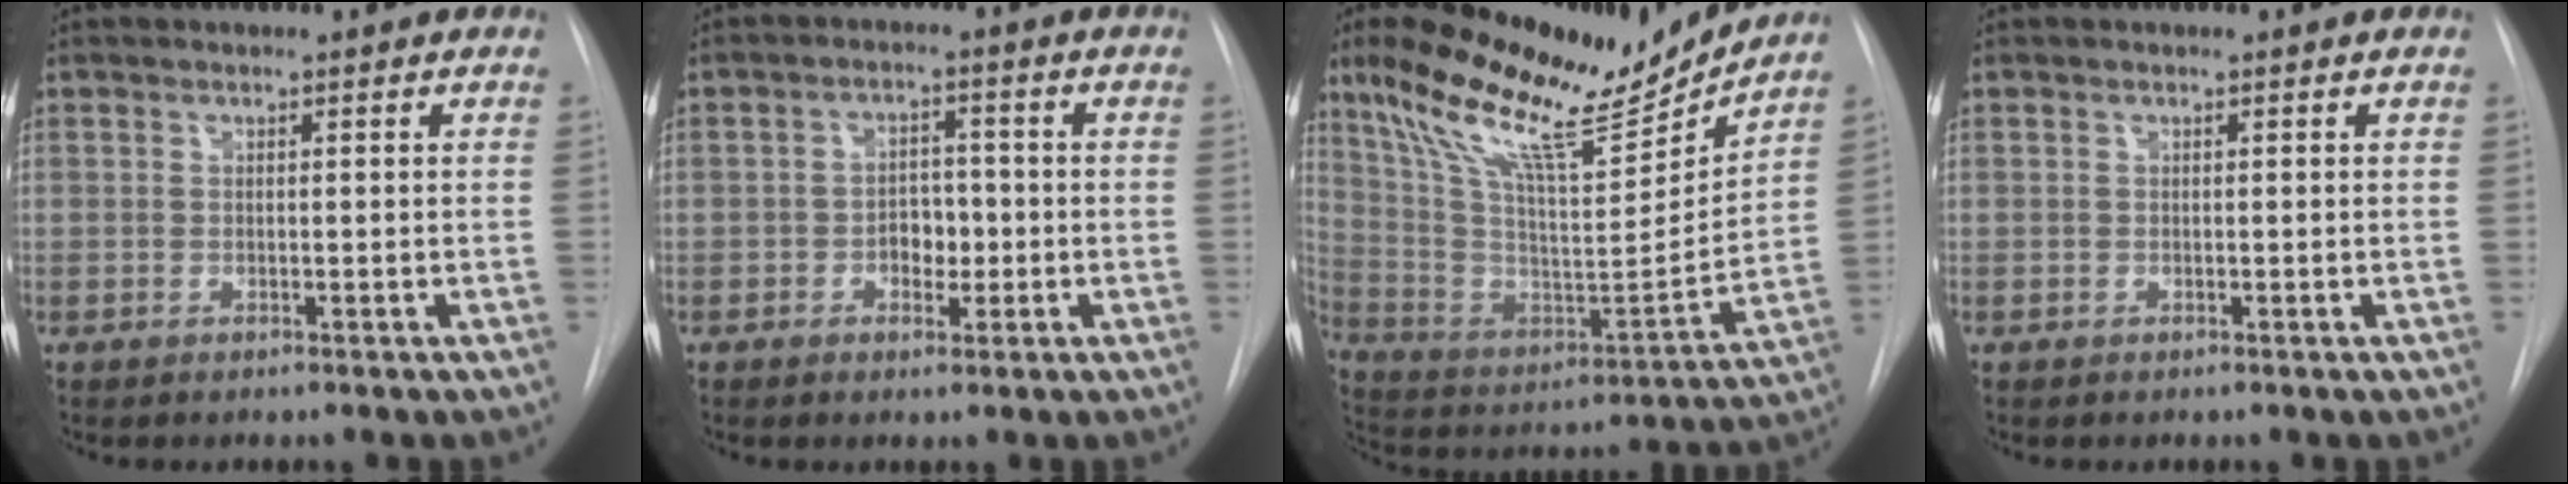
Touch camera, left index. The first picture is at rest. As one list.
[{"total": 3.9, "force": [-1.0, 2.6, 2.7], "torque": [-0.036, 0.006, -0.015]}, {"total": 21.5, "force": [17.4, 3.4, 12.1], "torque": [-0.230, -0.007, 0.302]}, {"total": 0.0}]